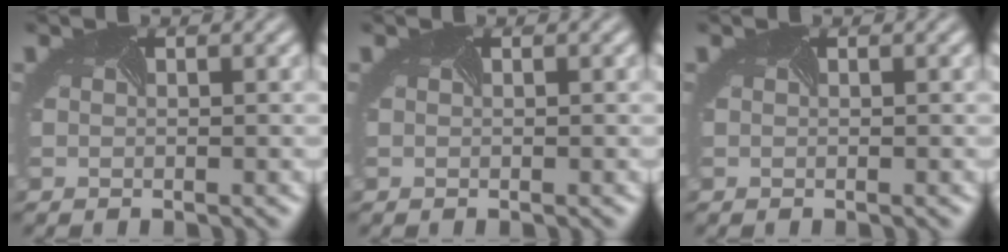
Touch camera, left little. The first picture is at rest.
{"total": 0.0}
{"total": 0.0}